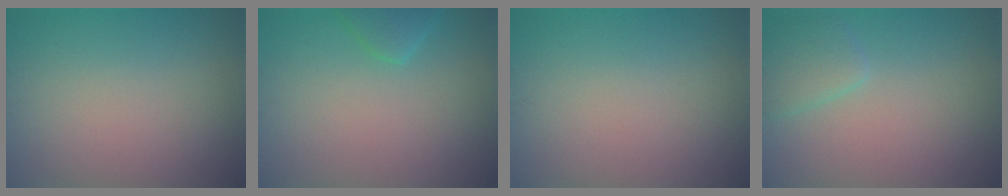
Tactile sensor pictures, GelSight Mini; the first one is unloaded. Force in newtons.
{"total": 1.8, "press": 1.8, "slide": 0.1}
{"total": 0.0}
{"total": 2.1, "press": 2.1, "slide": 0.2}